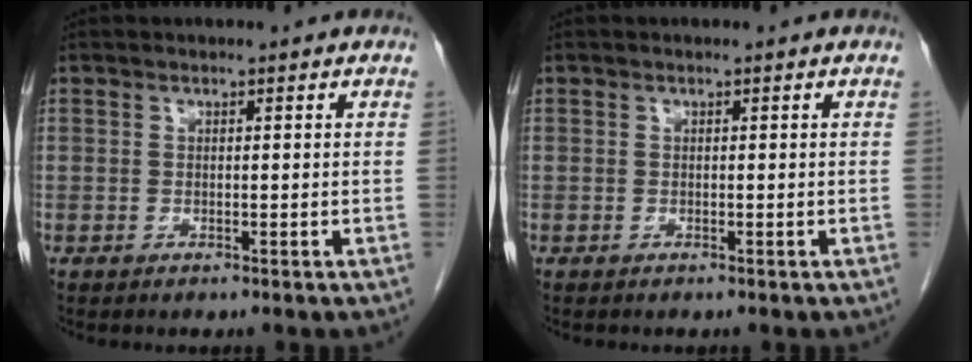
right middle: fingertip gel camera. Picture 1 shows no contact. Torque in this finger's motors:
{"motor_torque": [-0.14, -0.19, -0.03, -0.01]}